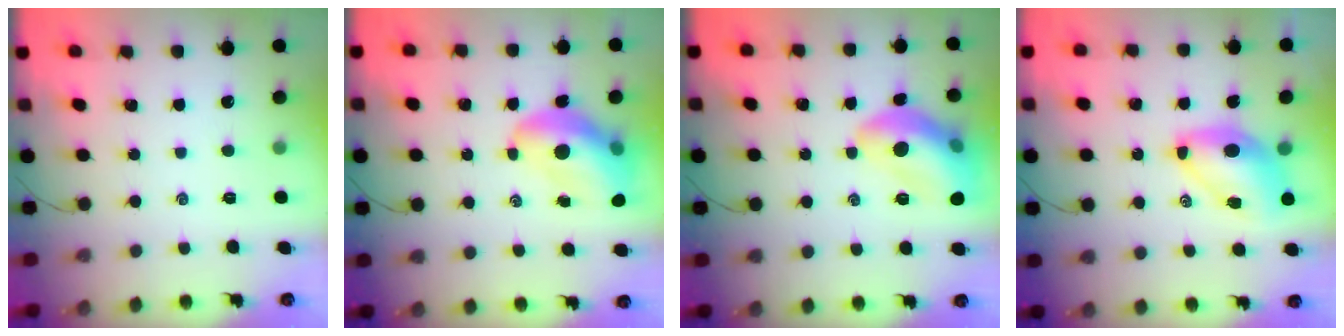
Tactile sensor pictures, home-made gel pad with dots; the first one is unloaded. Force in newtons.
{"total": 13.4, "press": 12.8, "slide": 3.9}
{"total": 14.8, "press": 14.8, "slide": 1.4}
{"total": 8.0, "press": 7.8, "slide": 2.0}